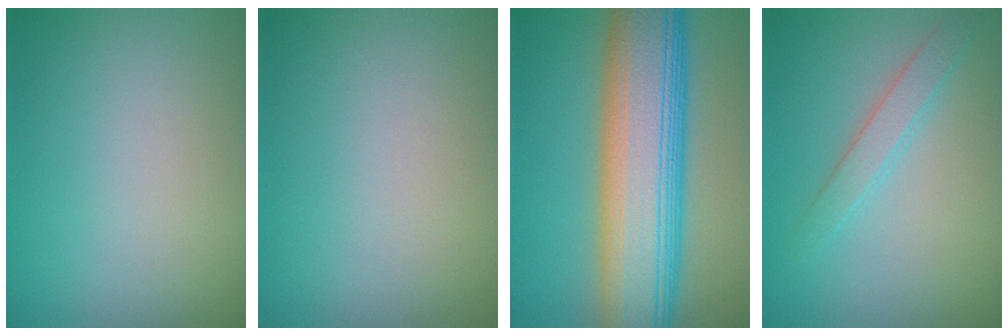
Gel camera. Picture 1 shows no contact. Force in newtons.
{"total": 0.0}
{"total": 12.7, "press": 12.7, "slide": 0.1}
{"total": 2.0, "press": 2.0, "slide": 0.1}